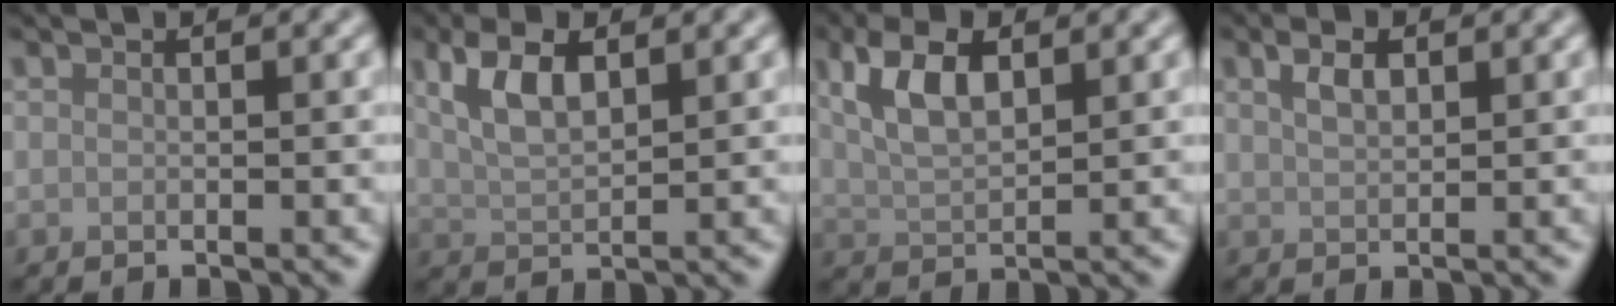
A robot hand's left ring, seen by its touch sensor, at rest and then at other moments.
{"total": 4.5, "force": [1.8, 2.0, 3.6], "torque": [-0.078, 0.008, 0.035]}
{"total": 5.1, "force": [1.9, 2.4, 4.0], "torque": [-0.088, 0.008, 0.035]}
{"total": 2.1, "force": [0.9, 1.1, 1.6], "torque": [-0.035, 0.004, 0.020]}